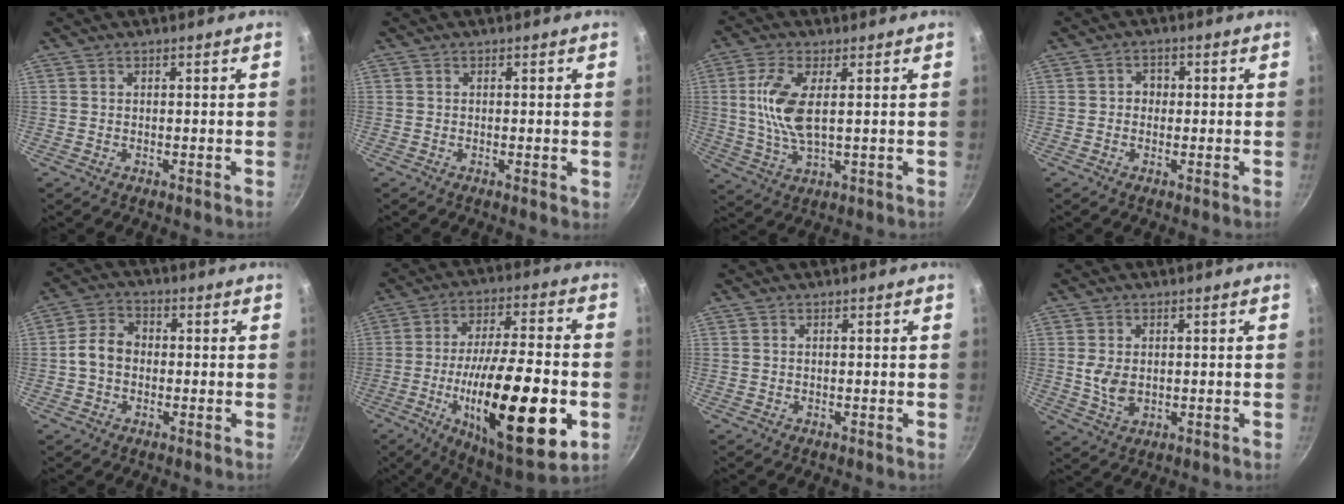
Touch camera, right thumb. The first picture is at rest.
{"total": 1.3, "force": [-0.1, 0.3, 1.2], "torque": [-0.020, -0.005, -0.002]}
{"total": 9.5, "force": [1.4, 3.7, 8.6], "torque": [-0.199, -0.006, 0.030]}
{"total": 2.3, "force": [-0.1, 2.0, 1.1], "torque": [0.001, 0.008, -0.007]}
{"total": 6.5, "force": [-0.7, 5.1, 4.0], "torque": [-0.063, 0.024, -0.024]}
{"total": 27.1, "force": [-7.1, 8.6, 24.7], "torque": [-0.406, -0.001, -0.098]}
{"total": 0.0}
{"total": 4.7, "force": [0.1, 3.2, 3.5], "torque": [-0.062, -0.005, 0.010]}